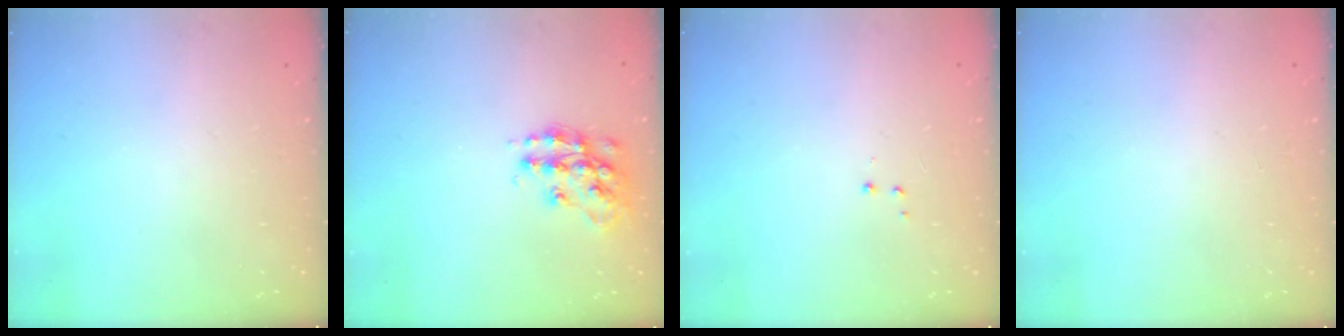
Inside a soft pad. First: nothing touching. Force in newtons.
{"total": 13.7, "press": 13.7, "slide": 0.9}
{"total": 2.8, "press": 2.7, "slide": 0.5}
{"total": 0.0}